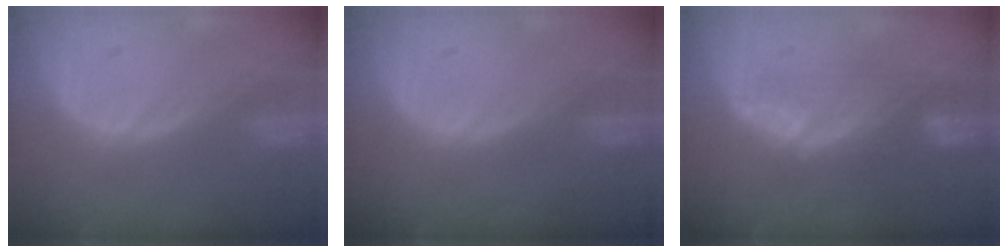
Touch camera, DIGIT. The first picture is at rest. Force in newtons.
{"total": 0.0}
{"total": 5.4, "press": 5.3, "slide": 1.5}